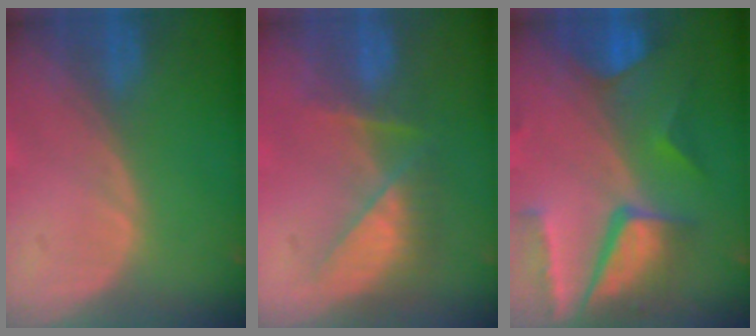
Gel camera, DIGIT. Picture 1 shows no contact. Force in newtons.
{"total": 8.2, "press": 7.0, "slide": 4.3}
{"total": 10.3, "press": 8.8, "slide": 5.5}